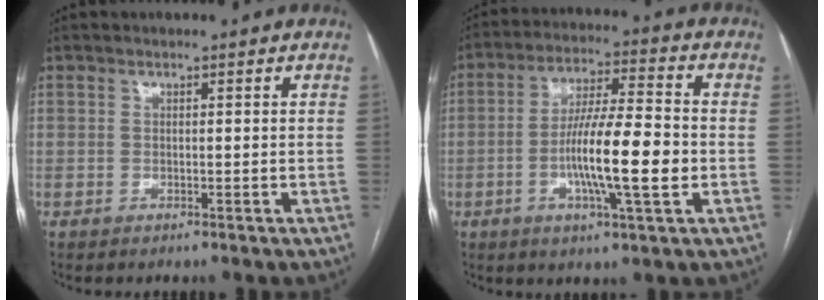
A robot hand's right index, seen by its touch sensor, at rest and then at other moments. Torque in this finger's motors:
{"motor_torque": [0.82, -0.39, 0.75, 0.20]}